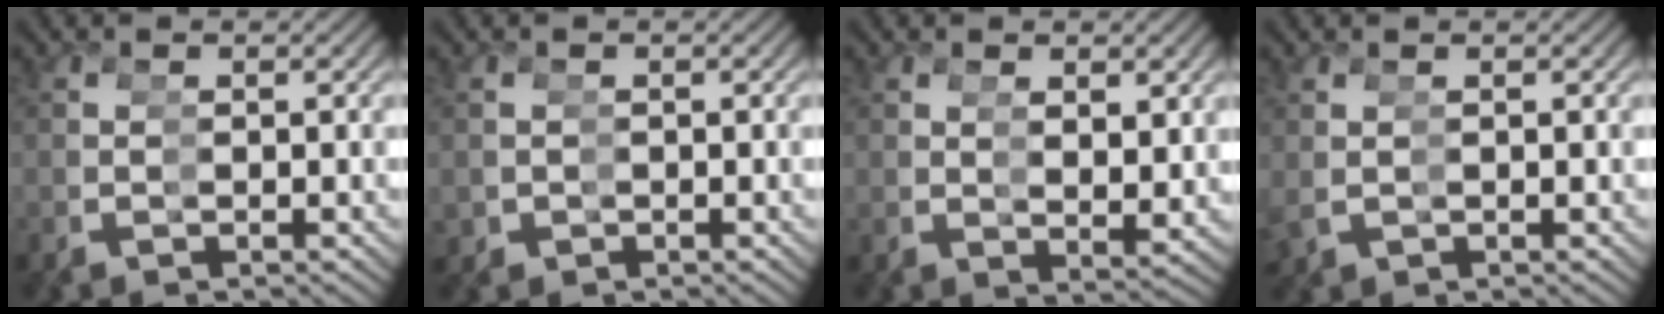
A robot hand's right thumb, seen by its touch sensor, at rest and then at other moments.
{"total": 2.3, "force": [-0.3, 2.2, 0.0], "torque": [-0.012, -0.018, 0.008]}
{"total": 2.0, "force": [1.5, -1.3, 0.2], "torque": [0.019, 0.027, 0.014]}
{"total": 1.4, "force": [0.2, 1.3, 0.3], "torque": [-0.007, -0.005, 0.011]}